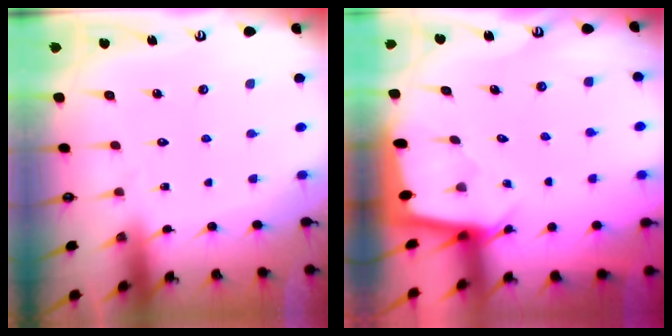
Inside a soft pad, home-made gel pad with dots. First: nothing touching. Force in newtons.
{"total": 2.0, "press": 2.0, "slide": 0.1}